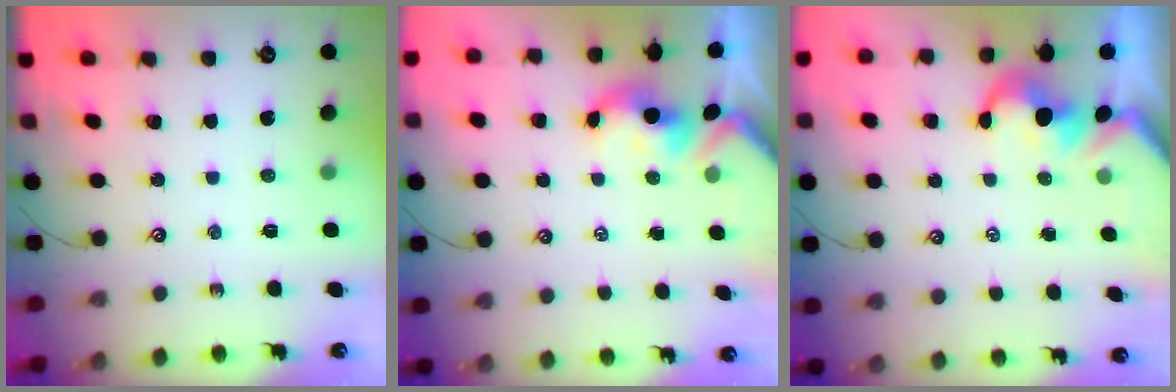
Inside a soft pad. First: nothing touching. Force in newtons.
{"total": 0.5, "press": 0.4, "slide": 0.4}
{"total": 1.4, "press": 1.1, "slide": 0.8}